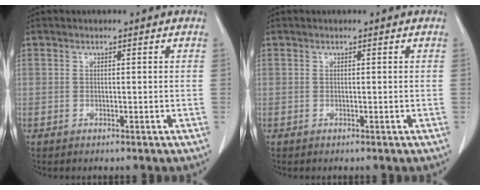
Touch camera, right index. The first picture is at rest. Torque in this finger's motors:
{"motor_torque": [0.00, 0.00, 0.00, 0.00]}